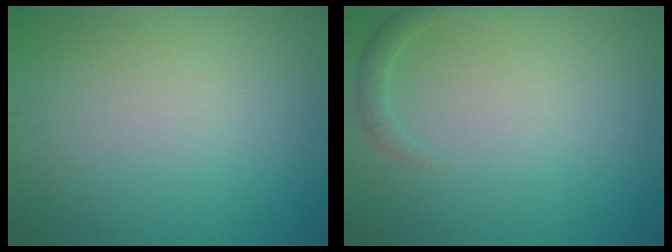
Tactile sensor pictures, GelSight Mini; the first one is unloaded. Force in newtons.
{"total": 1.2, "press": 1.1, "slide": 0.1}